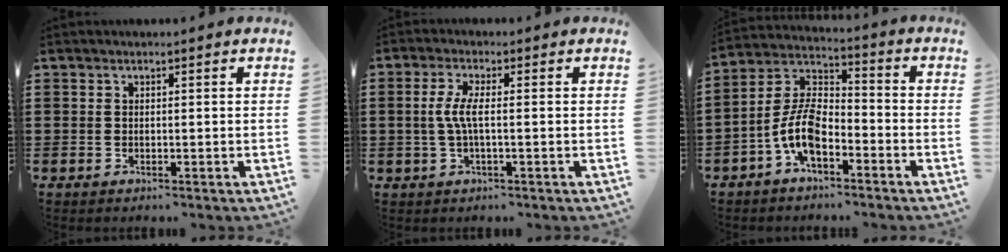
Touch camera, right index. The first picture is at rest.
{"total": 4.0, "force": [-0.3, 0.7, 4.0], "torque": [-0.094, -0.006, -0.015]}
{"total": 8.6, "force": [-4.0, 4.0, 6.4], "torque": [-0.166, -0.007, -0.086]}